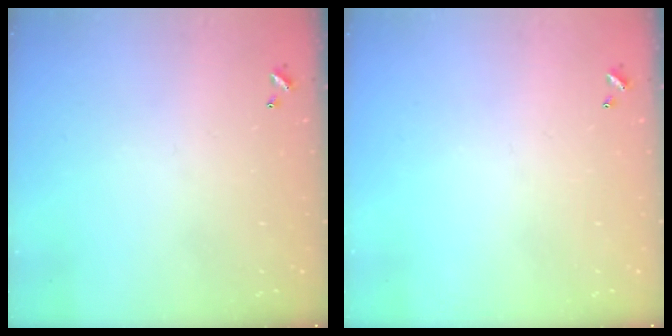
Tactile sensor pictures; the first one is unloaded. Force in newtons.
{"total": 0.0}